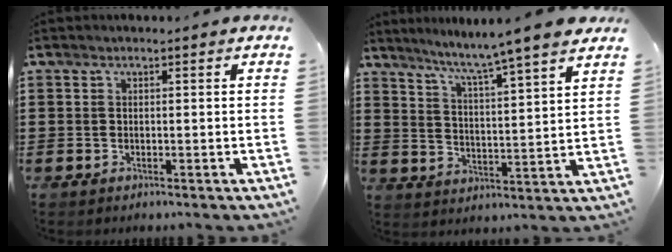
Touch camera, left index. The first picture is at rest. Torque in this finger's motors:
{"motor_torque": [1.11, -1.03, 0.62, 0.21]}